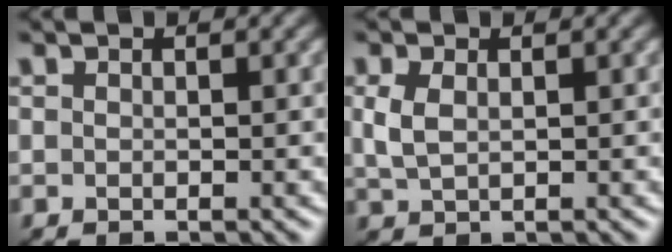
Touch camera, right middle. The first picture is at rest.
{"total": 2.2, "force": [0.4, 1.3, 1.7], "torque": [-0.046, 0.000, 0.013]}